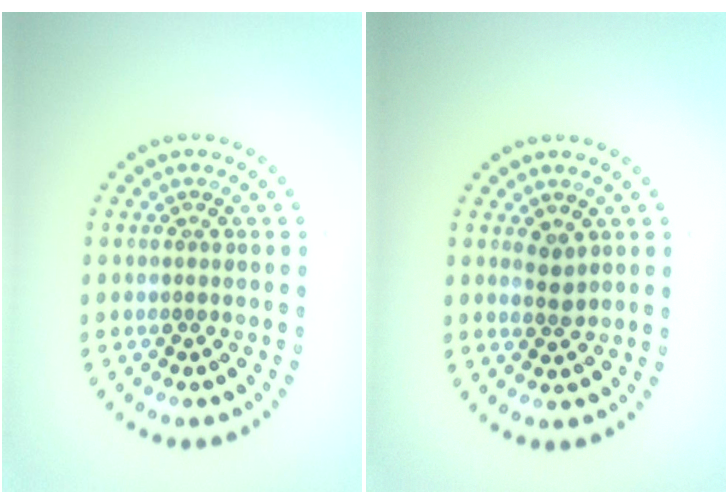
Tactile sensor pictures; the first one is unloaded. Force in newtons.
{"total": 1.2, "press": 1.1, "slide": 0.6}